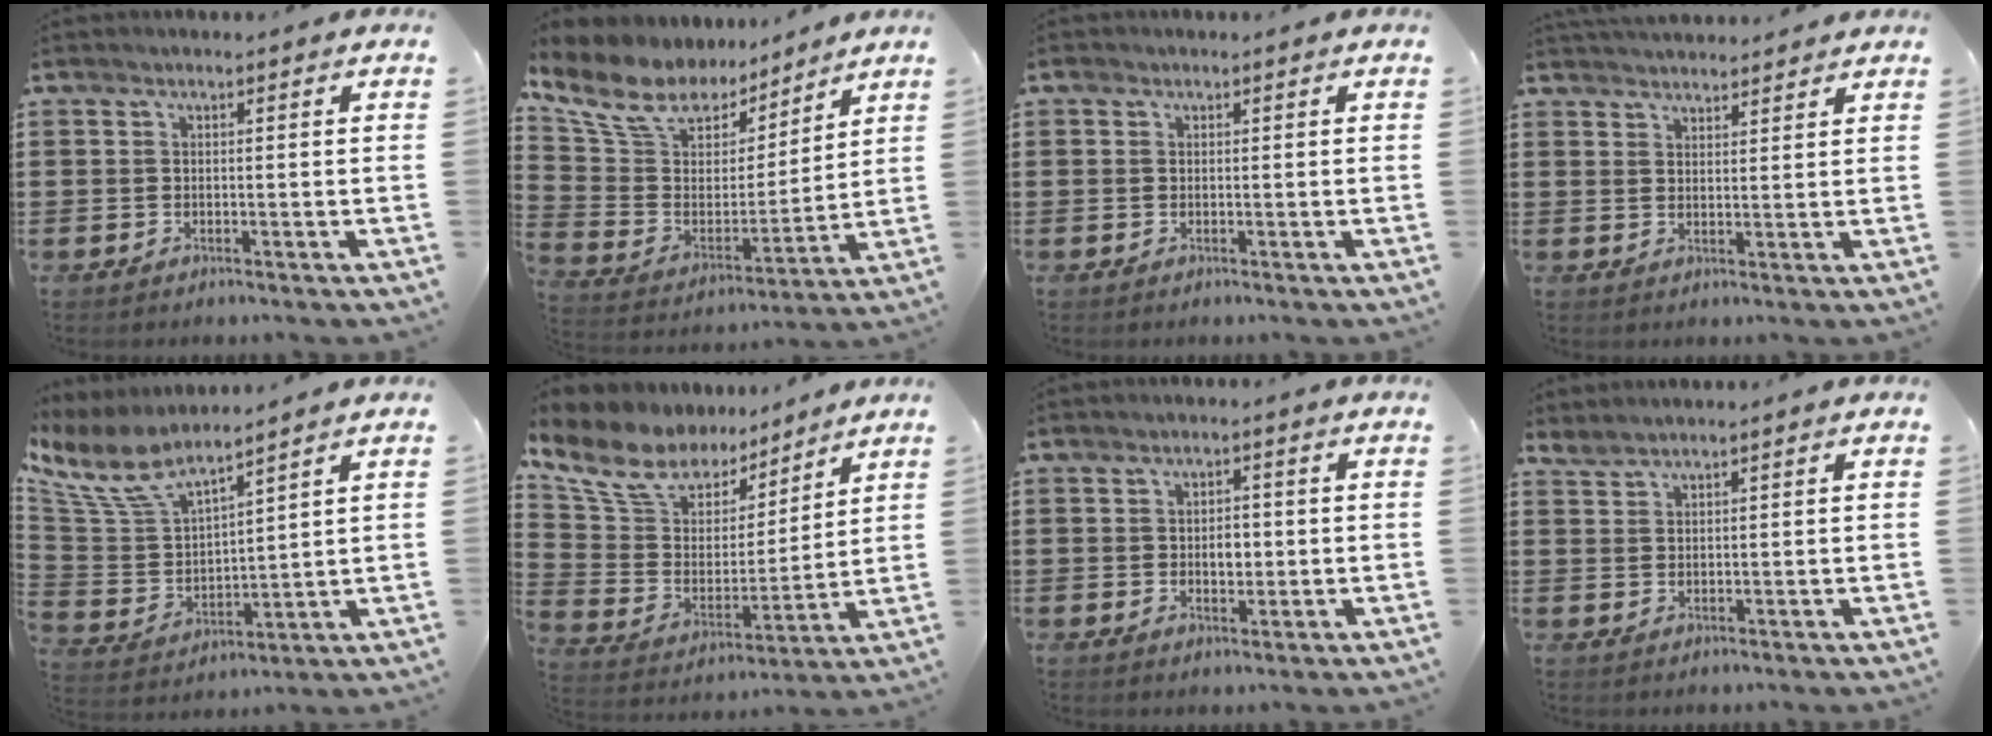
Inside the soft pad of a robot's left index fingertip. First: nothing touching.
{"total": 11.4, "force": [9.3, 5.4, 3.9], "torque": [-0.130, -0.050, 0.170]}
{"total": 0.5, "force": [0.1, 0.5, 0.2], "torque": [-0.005, 0.004, 0.001]}
{"total": 2.9, "force": [2.9, 0.2, -0.1], "torque": [-0.006, -0.007, 0.056]}
{"total": 9.3, "force": [7.2, 3.3, 4.9], "torque": [-0.140, -0.038, 0.125]}
{"total": 11.4, "force": [9.9, 4.9, 3.0], "torque": [-0.117, -0.062, 0.181]}
{"total": 2.7, "force": [-0.1, 1.7, 2.2], "torque": [-0.029, -0.002, -0.008]}
{"total": 1.5, "force": [1.4, 0.0, 0.3], "torque": [-0.009, -0.001, 0.029]}